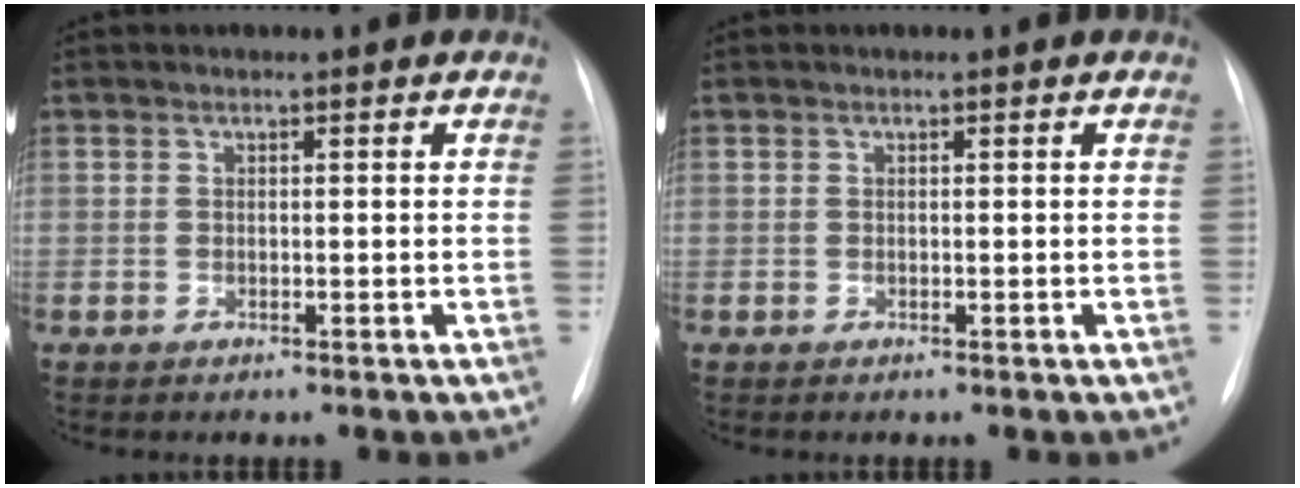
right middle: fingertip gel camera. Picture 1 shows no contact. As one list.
[{"total": 0.0}]